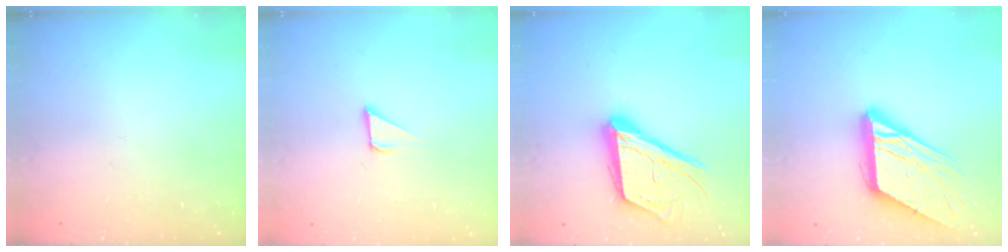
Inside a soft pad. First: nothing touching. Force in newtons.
{"total": 2.1, "press": 2.1, "slide": 0.1}
{"total": 19.7, "press": 19.6, "slide": 2.3}
{"total": 15.7, "press": 15.6, "slide": 1.8}